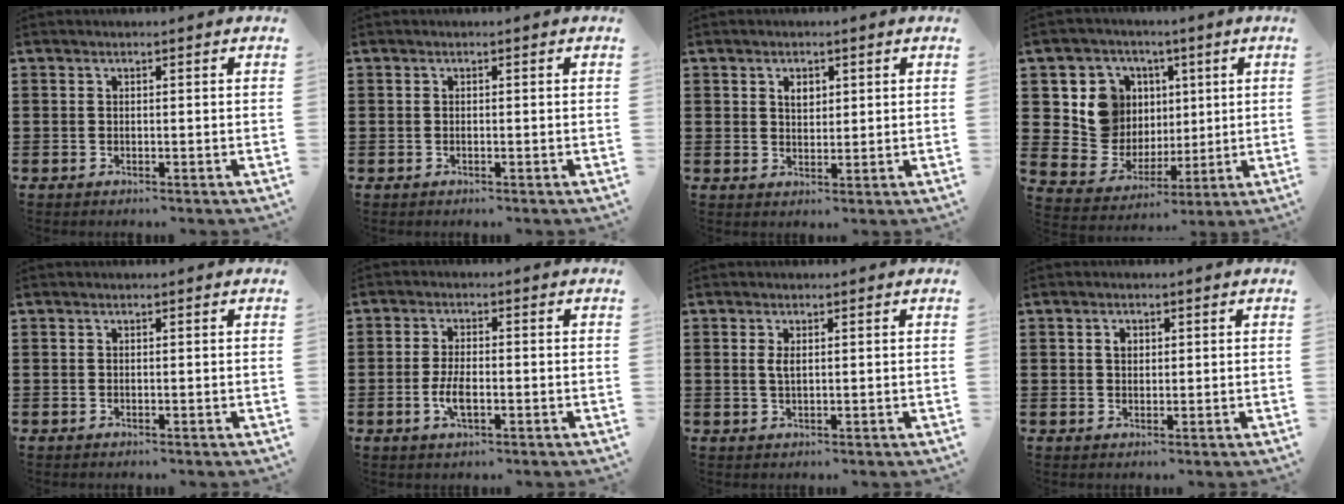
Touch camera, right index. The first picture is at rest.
{"total": 0.0}
{"total": 2.1, "force": [0.9, 1.3, 1.3], "torque": [-0.023, 0.001, 0.014]}
{"total": 9.8, "force": [2.7, 9.2, 2.0], "torque": [-0.076, -0.016, 0.058]}
{"total": 0.0}
{"total": 4.1, "force": [-1.2, 1.5, 3.7], "torque": [-0.086, -0.006, -0.025]}
{"total": 1.8, "force": [0.4, 0.6, 1.6], "torque": [-0.034, 0.003, 0.005]}
{"total": 1.5, "force": [0.4, 1.0, 1.0], "torque": [-0.023, 0.006, 0.006]}